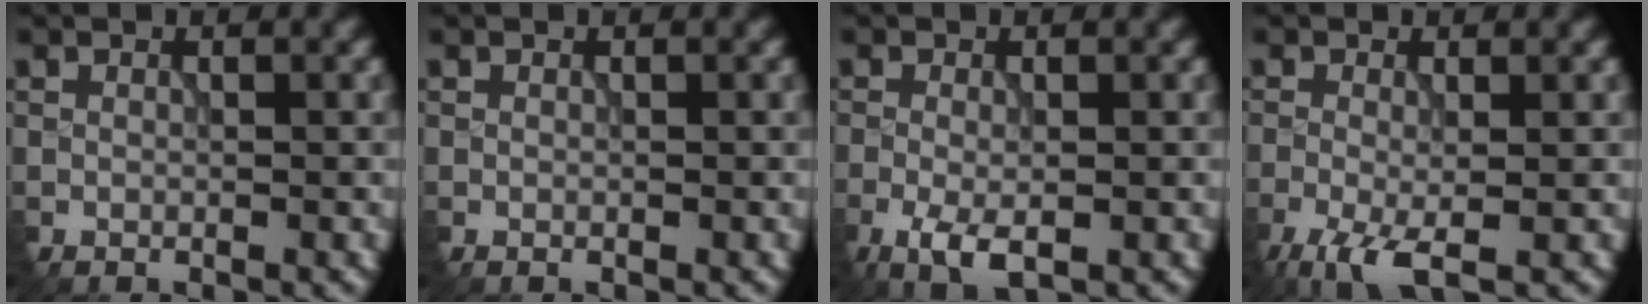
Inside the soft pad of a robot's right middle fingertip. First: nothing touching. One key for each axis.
{"total": 0.0}
{"total": 3.1, "fx": -1.7, "fy": 1.1, "fz": 2.3, "tx": -0.058, "ty": -0.009, "tz": -0.027}
{"total": 4.3, "fx": -2.4, "fy": 1.3, "fz": 3.4, "tx": -0.080, "ty": -0.009, "tz": -0.044}